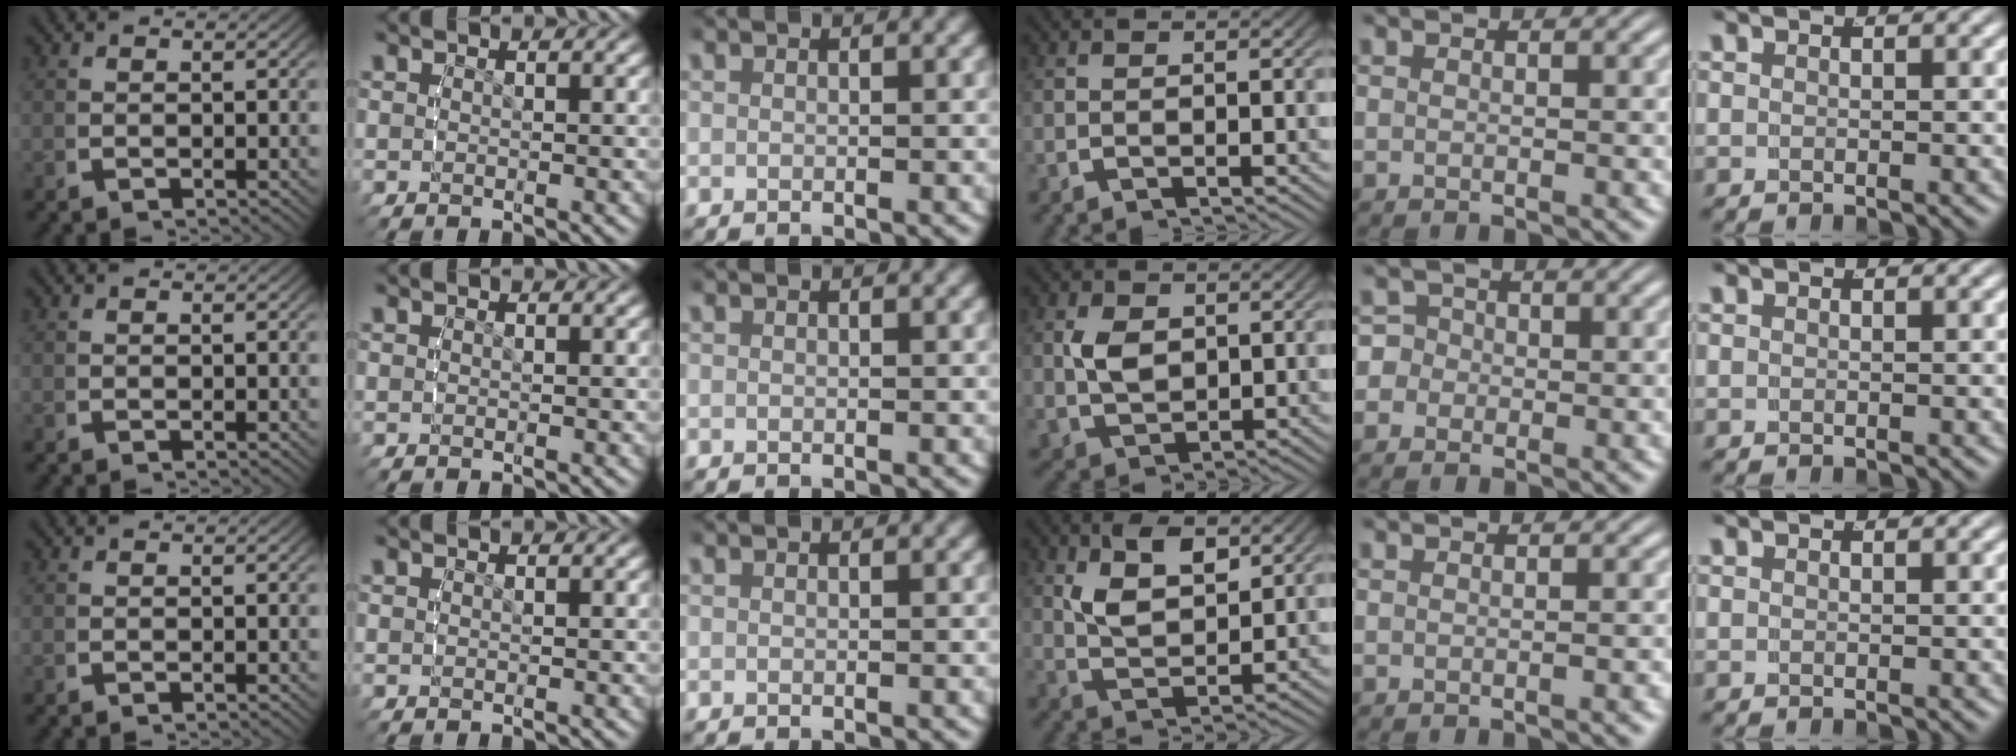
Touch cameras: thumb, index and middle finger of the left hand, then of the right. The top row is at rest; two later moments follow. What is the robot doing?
{"motion": "lift_and_place", "object": "bottle cap"}